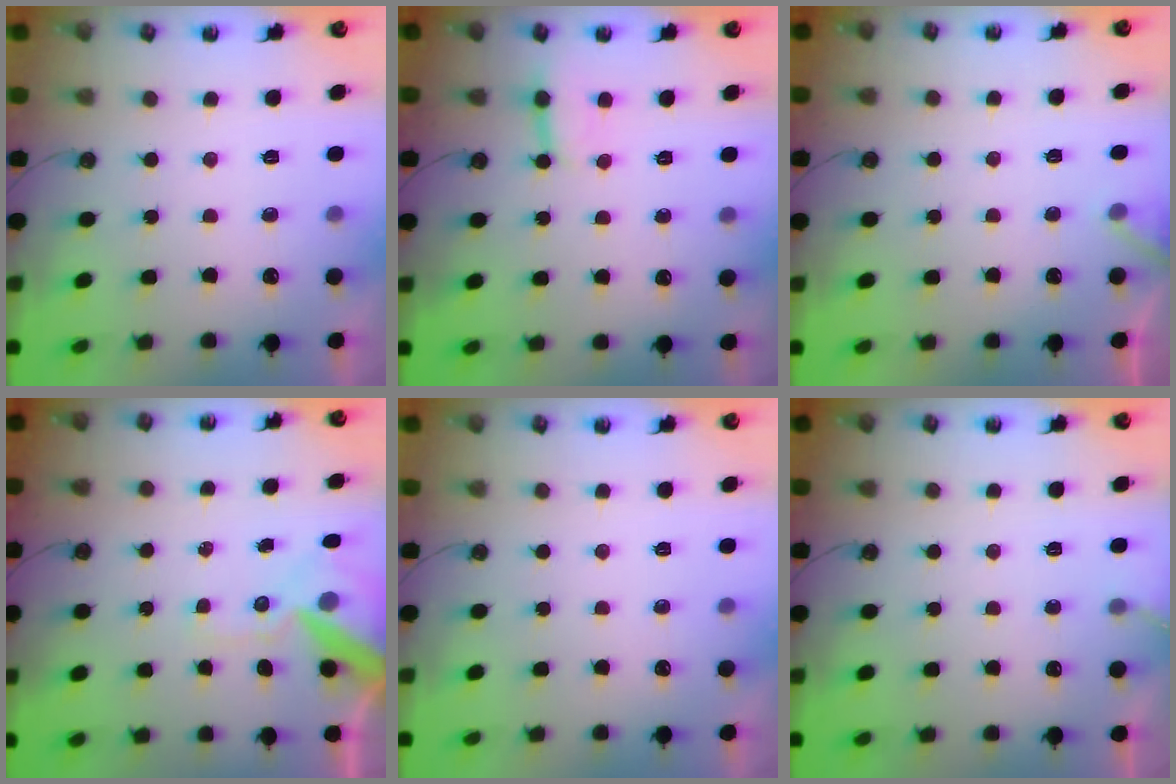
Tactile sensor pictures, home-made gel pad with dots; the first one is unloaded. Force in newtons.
{"total": 2.8, "press": 2.8, "slide": 0.3}
{"total": 4.4, "press": 4.4, "slide": 0.5}
{"total": 12.5, "press": 12.4, "slide": 1.8}
{"total": 0.0}
{"total": 3.8, "press": 3.8, "slide": 0.3}